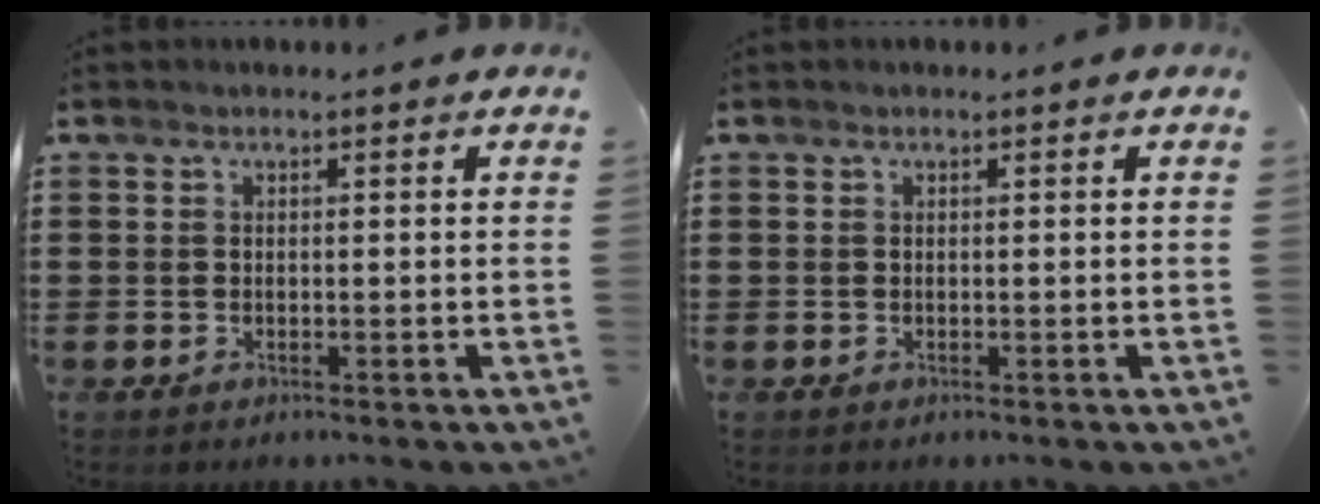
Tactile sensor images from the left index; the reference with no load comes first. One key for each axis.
{"total": 0.0}